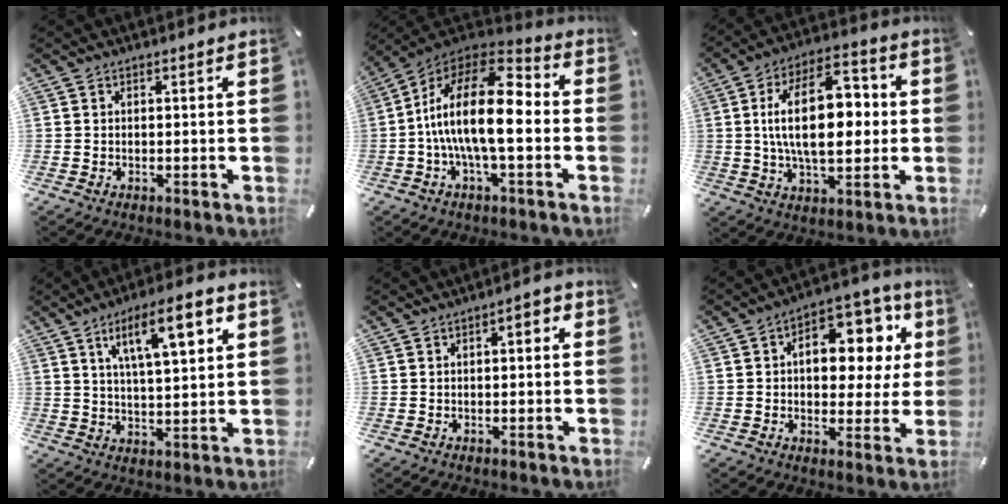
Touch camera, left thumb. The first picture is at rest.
{"total": 19.3, "force": [-1.5, 8.0, 17.5], "torque": [-0.337, 0.004, -0.028]}
{"total": 19.3, "force": [1.2, 10.6, 16.0], "torque": [-0.284, 0.000, 0.011]}
{"total": 13.3, "force": [6.1, 4.4, 11.0], "torque": [-0.173, -0.011, 0.098]}
{"total": 2.8, "force": [-0.6, 1.2, 2.5], "torque": [-0.037, 0.009, -0.015]}
{"total": 14.6, "force": [3.7, 8.8, 11.0], "torque": [-0.145, -0.022, 0.063]}